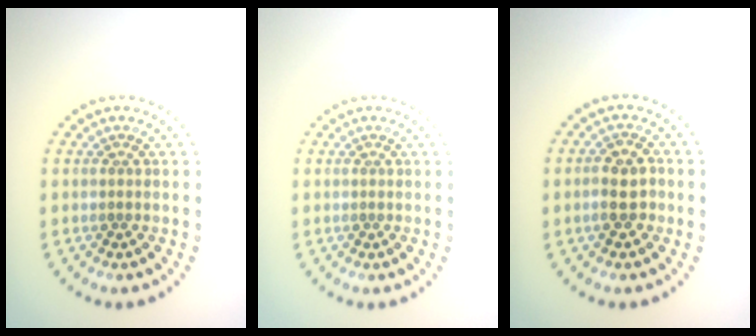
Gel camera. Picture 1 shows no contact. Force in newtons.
{"total": 0.0}
{"total": 2.8, "press": 2.8, "slide": 0.6}